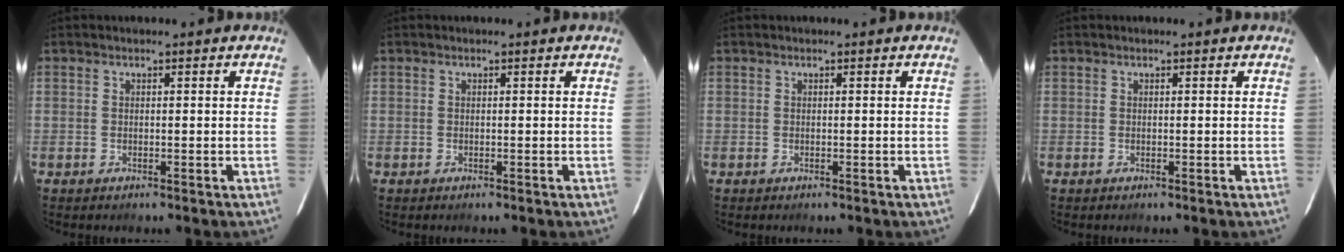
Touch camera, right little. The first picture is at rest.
{"total": 0.0}
{"total": 0.0}
{"total": 0.0}